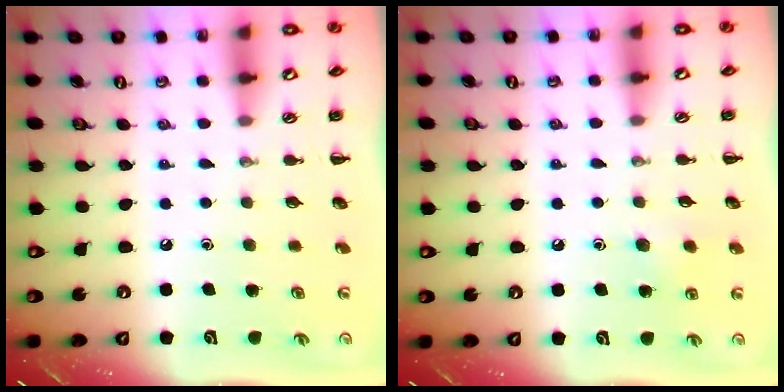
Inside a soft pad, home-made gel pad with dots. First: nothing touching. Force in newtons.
{"total": 5.4, "press": 5.2, "slide": 1.5}